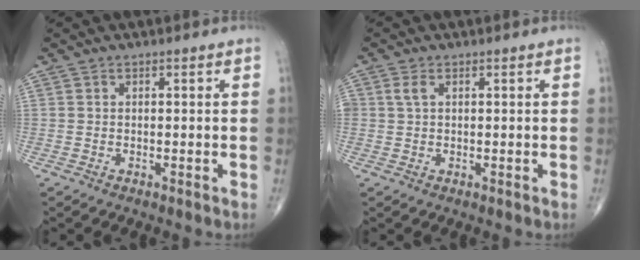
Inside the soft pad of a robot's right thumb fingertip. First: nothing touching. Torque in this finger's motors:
{"motor_torque": [-0.03, -0.04, 0.17, 0.08, 0.01]}